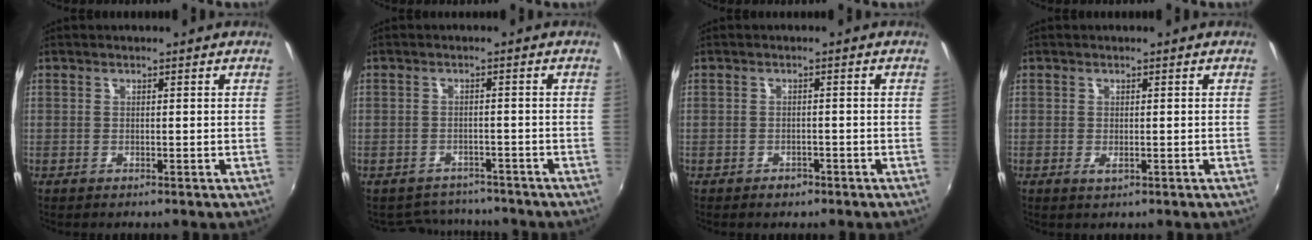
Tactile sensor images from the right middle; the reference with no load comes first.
{"total": 6.7, "force": [-6.1, 2.6, 0.7], "torque": [-0.028, 0.011, -0.086]}
{"total": 2.0, "force": [-1.4, 1.2, 0.7], "torque": [-0.015, -0.002, -0.019]}
{"total": 1.1, "force": [-0.3, 0.5, 1.0], "torque": [-0.017, -0.002, -0.003]}